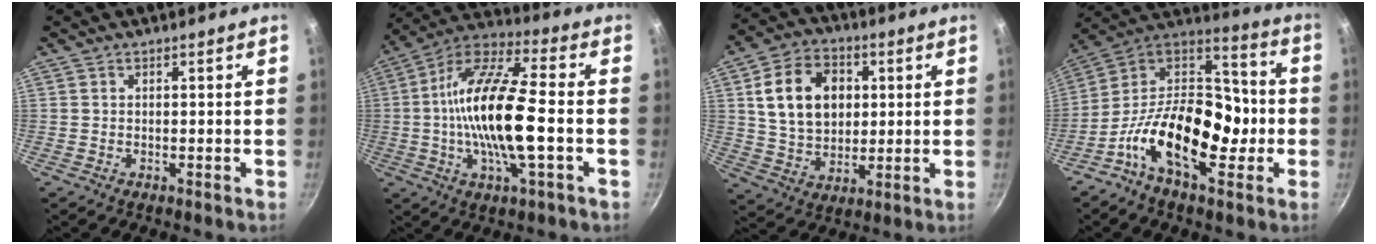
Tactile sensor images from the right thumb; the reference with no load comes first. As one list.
[{"total": 19.1, "force": [-2.0, 5.7, 18.2], "torque": [-0.341, 0.028, -0.055]}, {"total": 15.3, "force": [3.2, 11.3, 9.8], "torque": [-0.147, 0.002, 0.056]}, {"total": 22.5, "force": [-5.9, 12.8, 17.5], "torque": [-0.255, 0.057, -0.125]}]